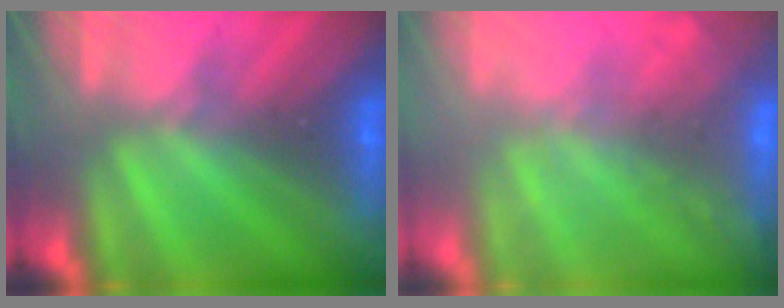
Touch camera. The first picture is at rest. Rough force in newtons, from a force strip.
{"total": 7.5}